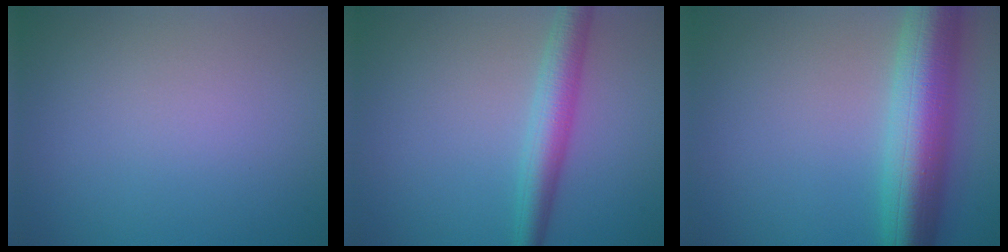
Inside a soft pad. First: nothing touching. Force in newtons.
{"total": 4.0, "press": 4.0, "slide": 0.1}
{"total": 9.5, "press": 9.5, "slide": 0.2}